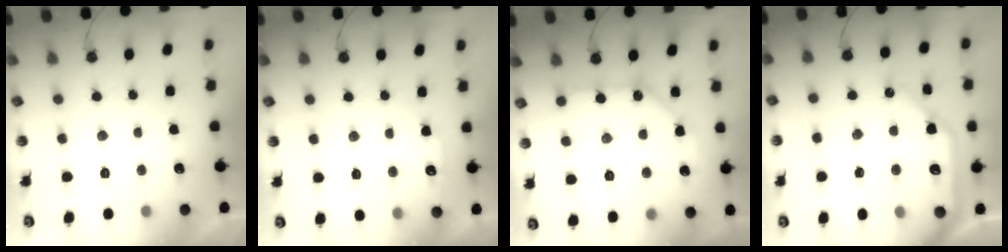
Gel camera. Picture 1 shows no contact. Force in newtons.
{"total": 6.1, "press": 6.1, "slide": 0.5}
{"total": 9.4, "press": 9.4, "slide": 0.9}
{"total": 14.0, "press": 13.9, "slide": 1.7}